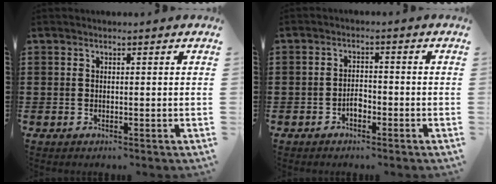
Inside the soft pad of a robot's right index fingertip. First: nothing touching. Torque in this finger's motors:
{"motor_torque": [1.10, 1.04, 0.08, 0.04]}